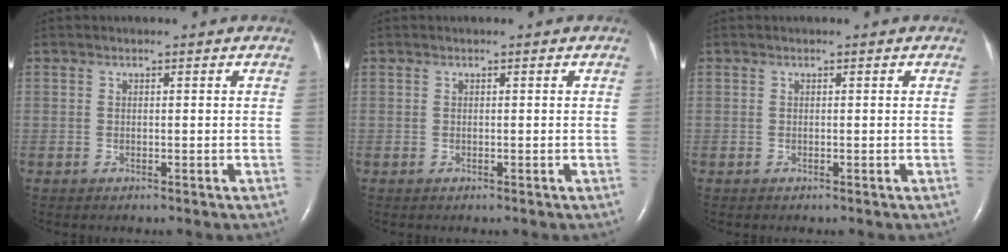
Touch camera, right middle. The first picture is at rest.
{"total": 0.0}
{"total": 0.0}